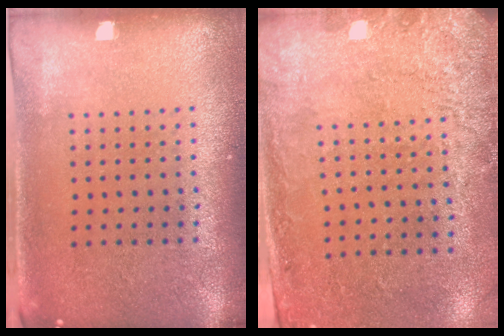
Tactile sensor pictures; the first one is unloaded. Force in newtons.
{"total": 2.8, "press": 2.0, "slide": 1.9}